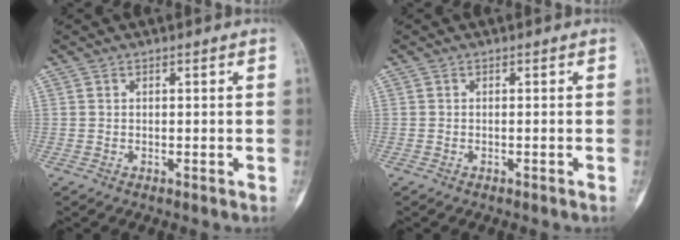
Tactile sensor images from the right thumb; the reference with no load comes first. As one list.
[{"total": 0.0}]